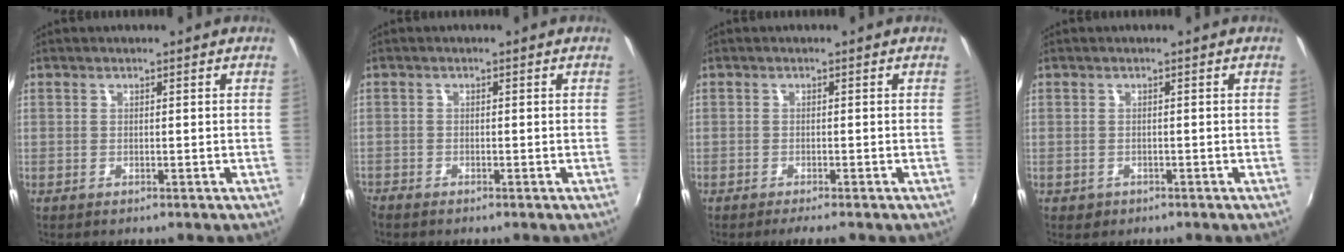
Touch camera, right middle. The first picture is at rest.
{"total": 1.7, "force": [-1.6, 0.5, 0.2], "torque": [-0.011, -0.007, -0.036]}
{"total": 2.0, "force": [-1.8, 0.1, 0.9], "torque": [-0.026, -0.007, -0.036]}
{"total": 1.6, "force": [-0.8, 1.4, 0.4], "torque": [-0.011, -0.003, -0.010]}